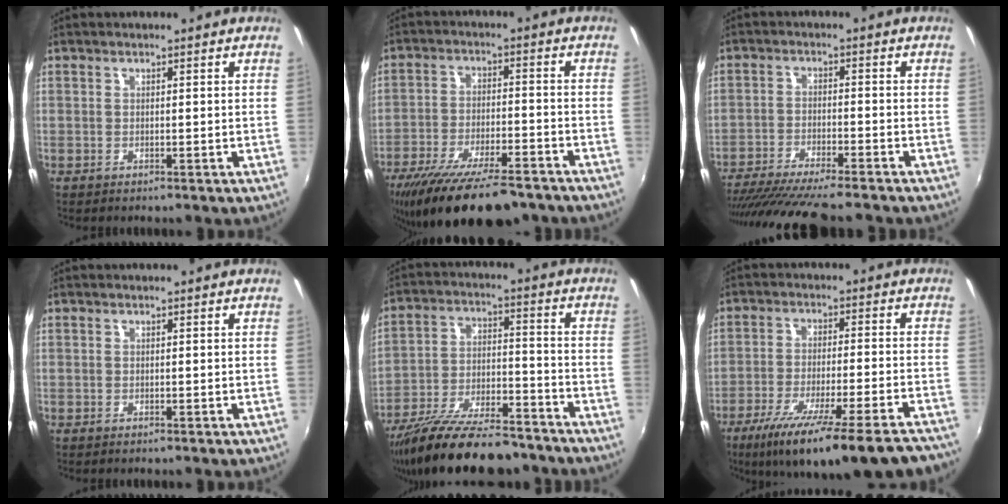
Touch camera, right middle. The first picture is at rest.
{"total": 18.8, "force": [-14.8, 4.8, 10.5], "torque": [-0.203, -0.042, -0.228]}
{"total": 16.0, "force": [-14.1, 1.0, 7.6], "torque": [-0.151, -0.032, -0.225]}
{"total": 0.0}
{"total": 19.4, "force": [-15.6, 5.5, 10.1], "torque": [-0.188, -0.027, -0.244]}
{"total": 22.7, "force": [-17.8, 2.9, 13.8], "torque": [-0.234, -0.066, -0.263]}